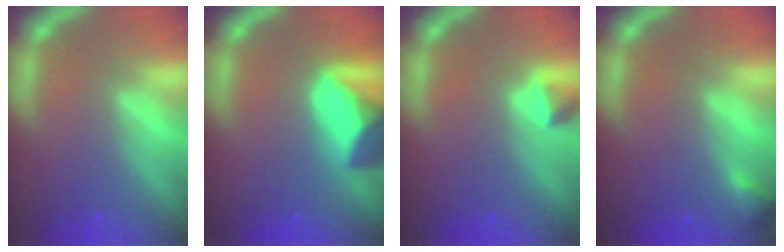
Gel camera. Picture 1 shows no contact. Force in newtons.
{"total": 8.9}
{"total": 1.4}
{"total": 1.4}